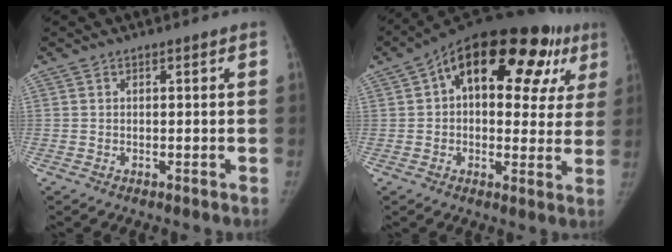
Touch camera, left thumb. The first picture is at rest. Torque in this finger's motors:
{"motor_torque": [-0.53, 1.55, 1.39, -1.38, 0.09]}